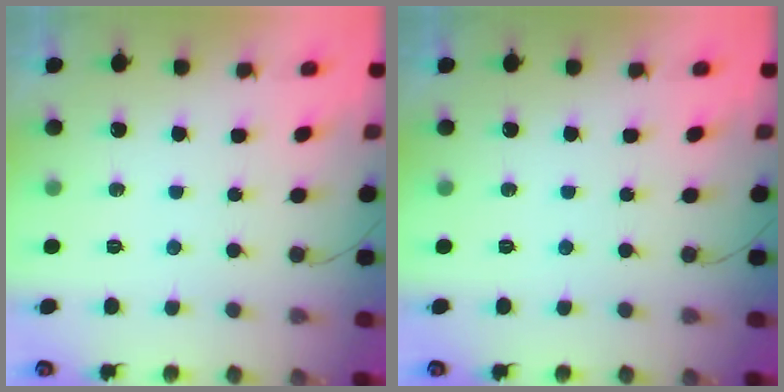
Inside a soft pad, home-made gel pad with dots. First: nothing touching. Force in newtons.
{"total": 0.0}